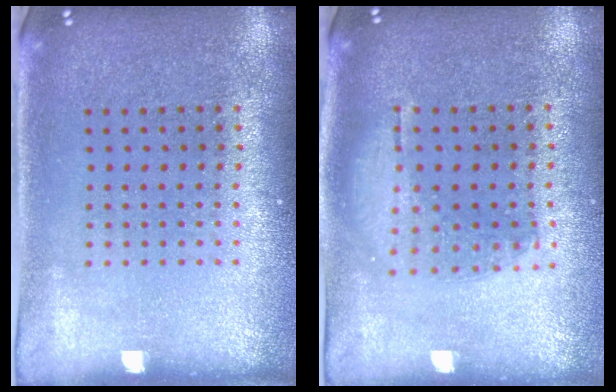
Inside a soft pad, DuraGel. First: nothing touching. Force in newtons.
{"total": 1.2, "press": 1.1, "slide": 0.5}